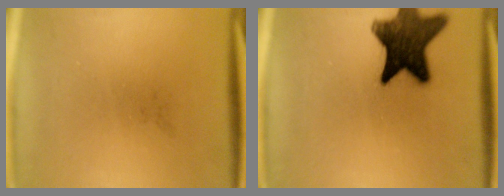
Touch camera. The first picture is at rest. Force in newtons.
{"total": 14.6}